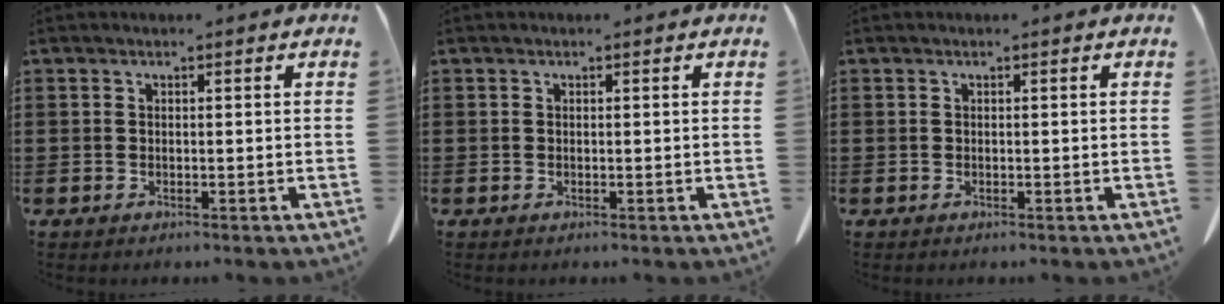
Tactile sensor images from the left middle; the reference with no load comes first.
{"total": 0.0}
{"total": 0.0}